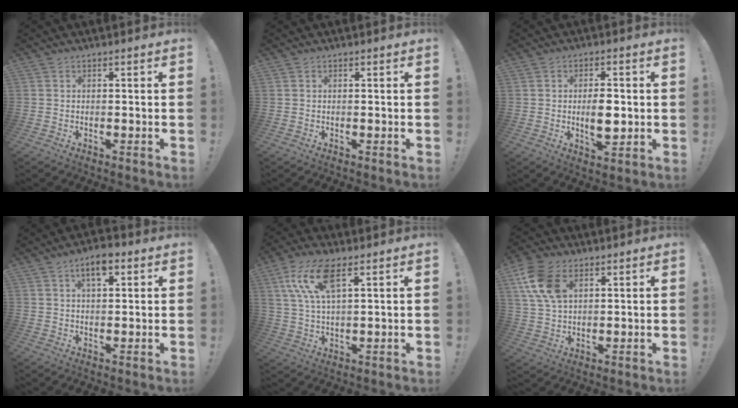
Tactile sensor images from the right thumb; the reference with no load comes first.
{"total": 0.0}
{"total": 7.3, "force": [-0.4, 3.8, 6.2], "torque": [-0.092, -0.005, -0.010]}
{"total": 5.9, "force": [2.8, 2.7, 4.4], "torque": [-0.063, -0.003, 0.046]}
{"total": 12.4, "force": [5.8, 4.4, 10.0], "torque": [-0.202, -0.012, 0.105]}
{"total": 12.6, "force": [5.0, 8.1, 8.2], "torque": [-0.168, -0.003, 0.097]}